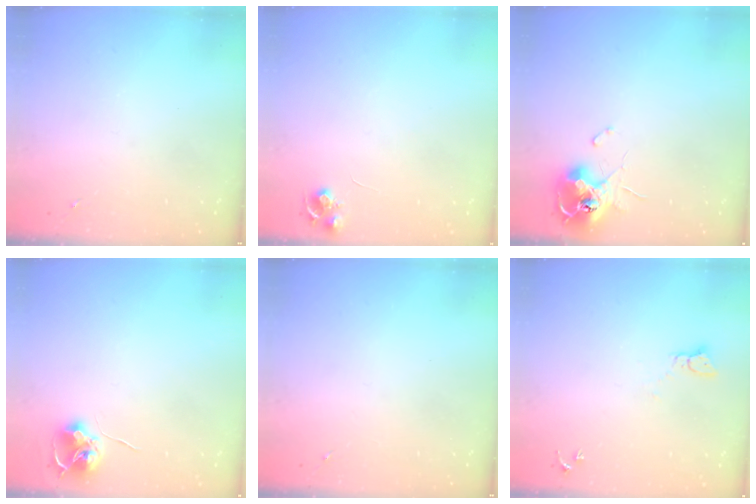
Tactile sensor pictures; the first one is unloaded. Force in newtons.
{"total": 6.8, "press": 6.7, "slide": 0.9}
{"total": 11.6, "press": 11.6, "slide": 1.1}
{"total": 7.9, "press": 7.9, "slide": 0.4}
{"total": 0.0}
{"total": 3.1, "press": 3.1, "slide": 0.1}